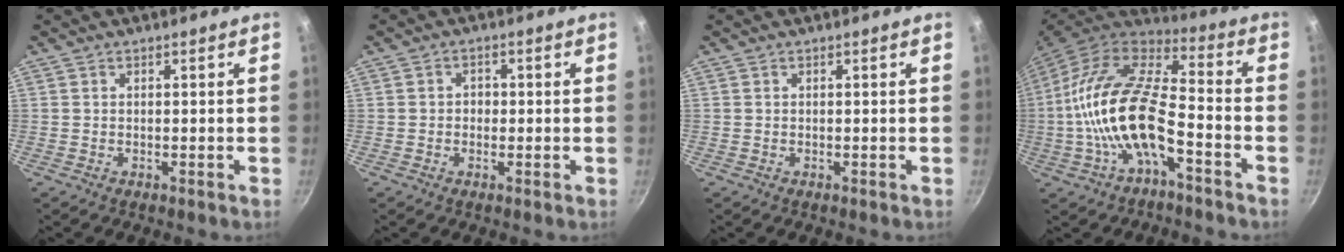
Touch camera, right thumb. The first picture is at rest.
{"total": 2.1, "force": [-0.3, 1.9, 1.0], "torque": [-0.005, 0.004, -0.007]}
{"total": 0.0}
{"total": 18.8, "force": [-5.0, 8.0, 16.2], "torque": [-0.303, 0.043, -0.107]}